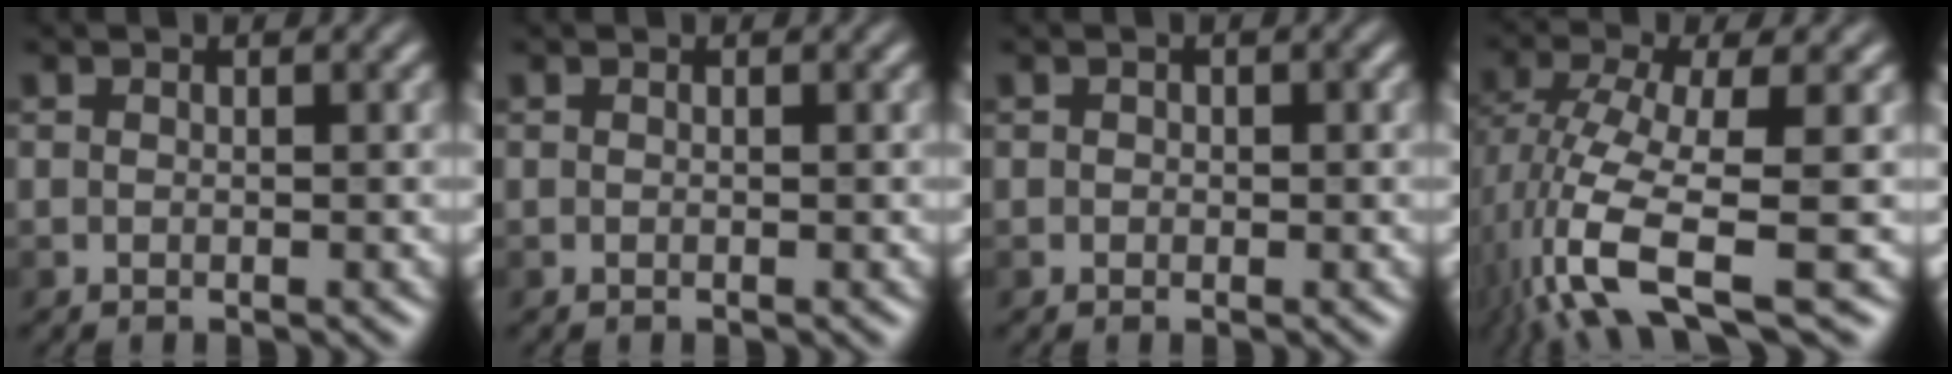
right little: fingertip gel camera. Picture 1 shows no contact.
{"total": 0.0}
{"total": 1.3, "force": [0.4, 1.0, 0.5], "torque": [0.010, 0.010, -0.002]}
{"total": 8.4, "force": [-3.4, 2.5, 7.3], "torque": [-0.152, 0.000, -0.065]}